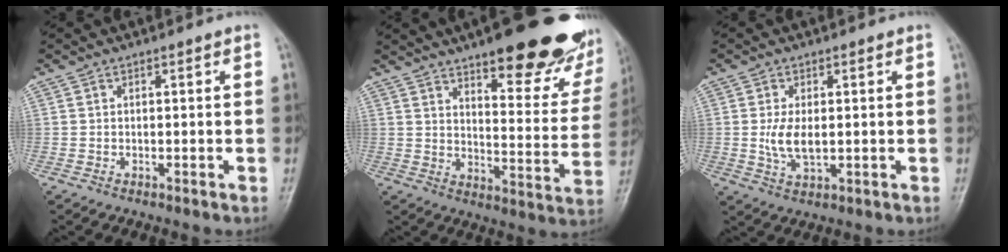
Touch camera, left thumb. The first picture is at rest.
{"total": 25.3, "force": [17.7, 7.5, 16.4], "torque": [-0.177, -0.083, 0.230]}
{"total": 5.0, "force": [0.2, 2.6, 4.3], "torque": [-0.087, -0.011, 0.007]}